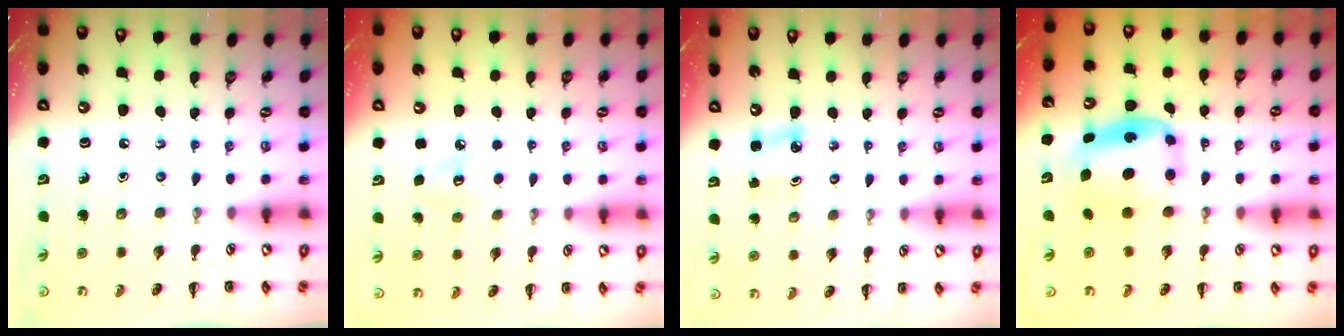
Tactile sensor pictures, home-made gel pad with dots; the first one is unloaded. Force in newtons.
{"total": 6.9, "press": 6.6, "slide": 2.0}
{"total": 2.9, "press": 2.8, "slide": 0.5}
{"total": 6.0, "press": 5.9, "slide": 1.5}